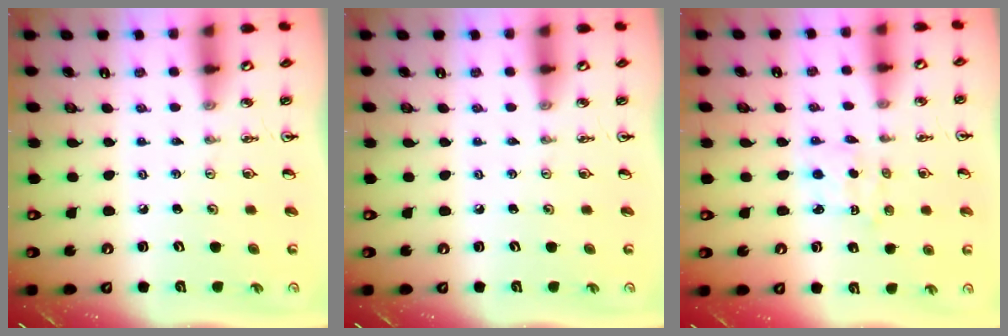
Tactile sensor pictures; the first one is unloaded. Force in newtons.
{"total": 0.0}
{"total": 2.0, "press": 1.9, "slide": 0.6}